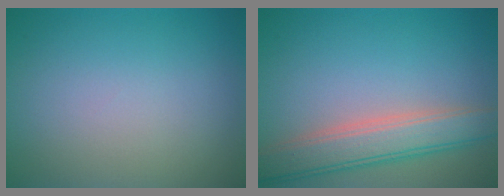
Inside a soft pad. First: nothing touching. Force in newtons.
{"total": 5.1, "press": 5.1, "slide": 0.3}